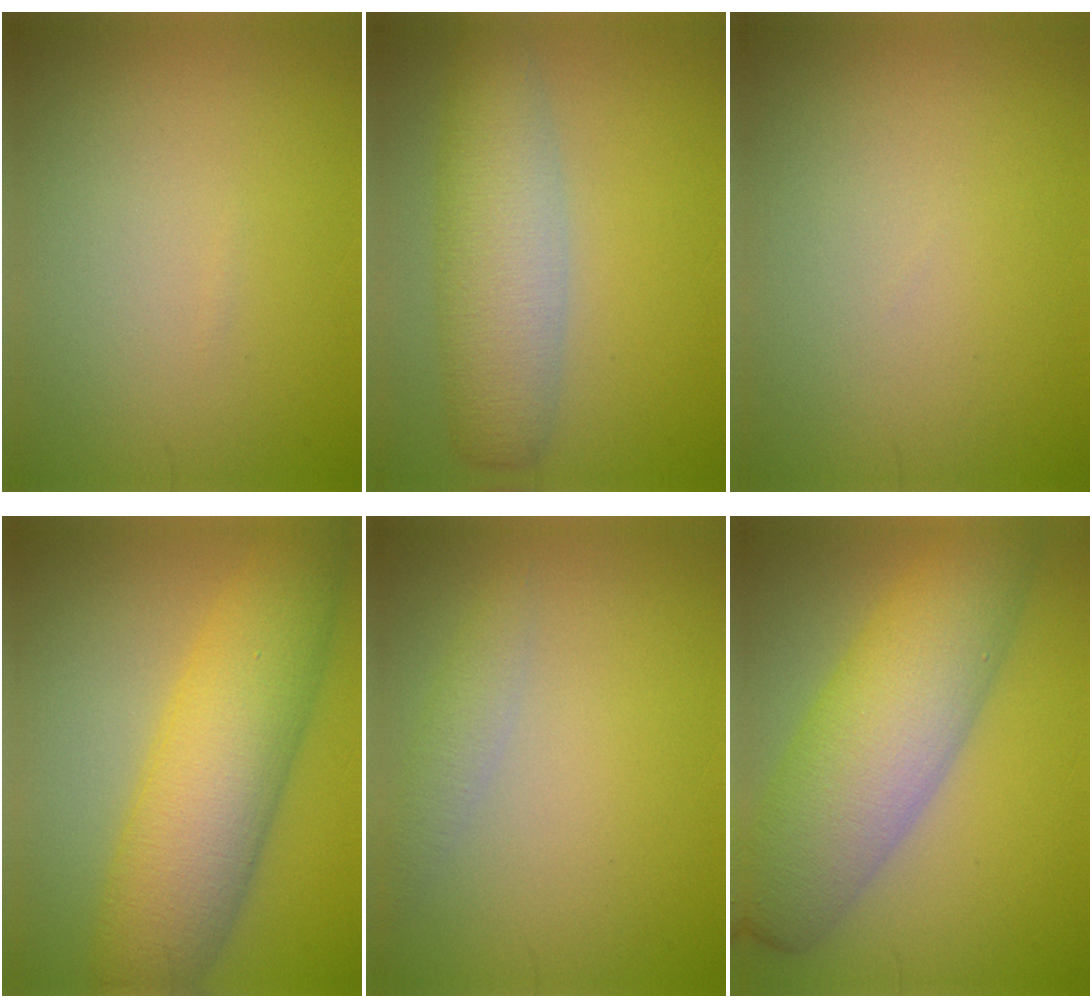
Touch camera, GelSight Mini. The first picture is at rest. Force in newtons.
{"total": 6.1, "press": 6.1, "slide": 0.0}
{"total": 0.0}
{"total": 9.6, "press": 9.6, "slide": 0.0}
{"total": 1.7, "press": 1.7, "slide": 0.1}
{"total": 9.4, "press": 9.4, "slide": 0.3}